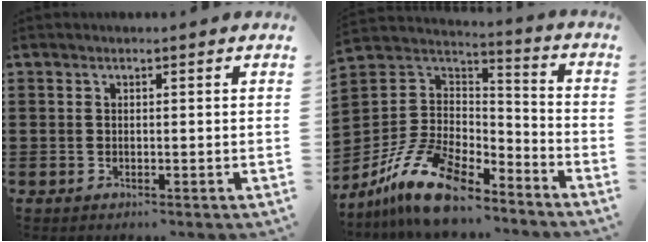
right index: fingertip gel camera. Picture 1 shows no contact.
{"total": 13.8, "force": [-10.0, 5.6, 7.6], "torque": [-0.178, 0.028, -0.191]}